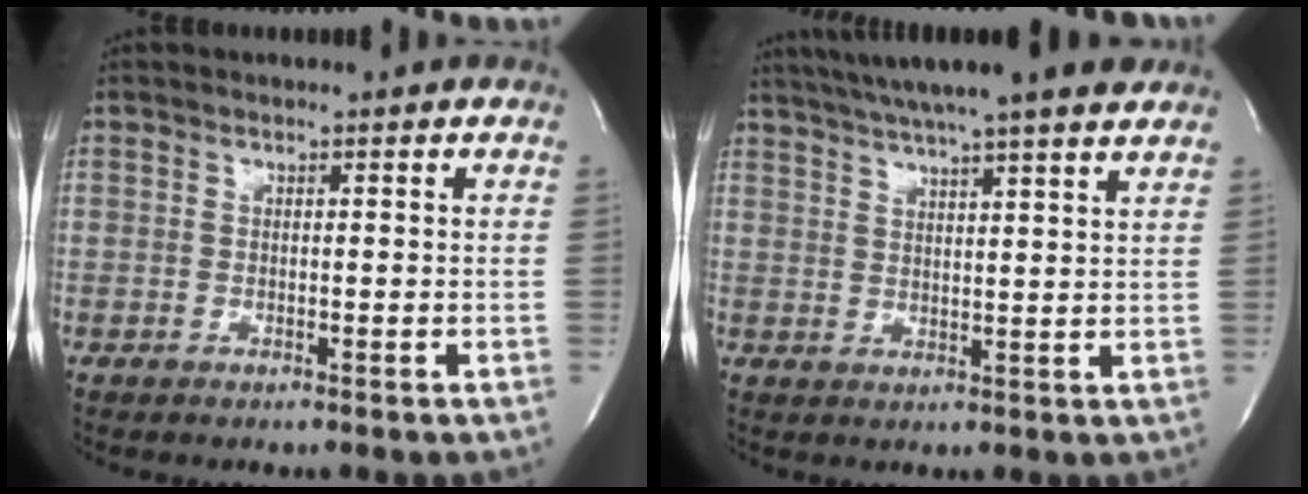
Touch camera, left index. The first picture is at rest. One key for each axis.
{"total": 16.8, "fx": 14.2, "fy": 0.5, "fz": 8.9, "tx": -0.153, "ty": 0.030, "tz": 0.196}